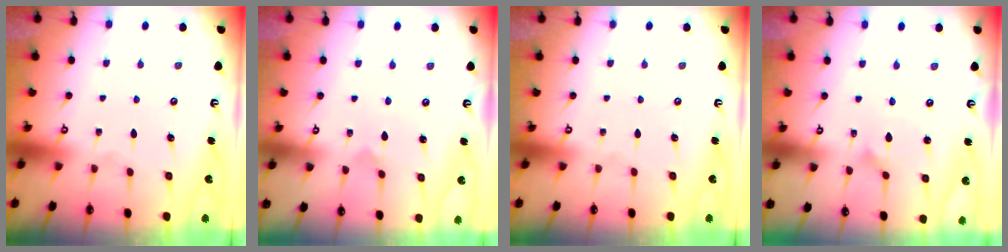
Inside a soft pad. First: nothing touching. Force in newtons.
{"total": 2.9, "press": 2.9, "slide": 0.2}
{"total": 0.0}
{"total": 1.8, "press": 1.8, "slide": 0.1}